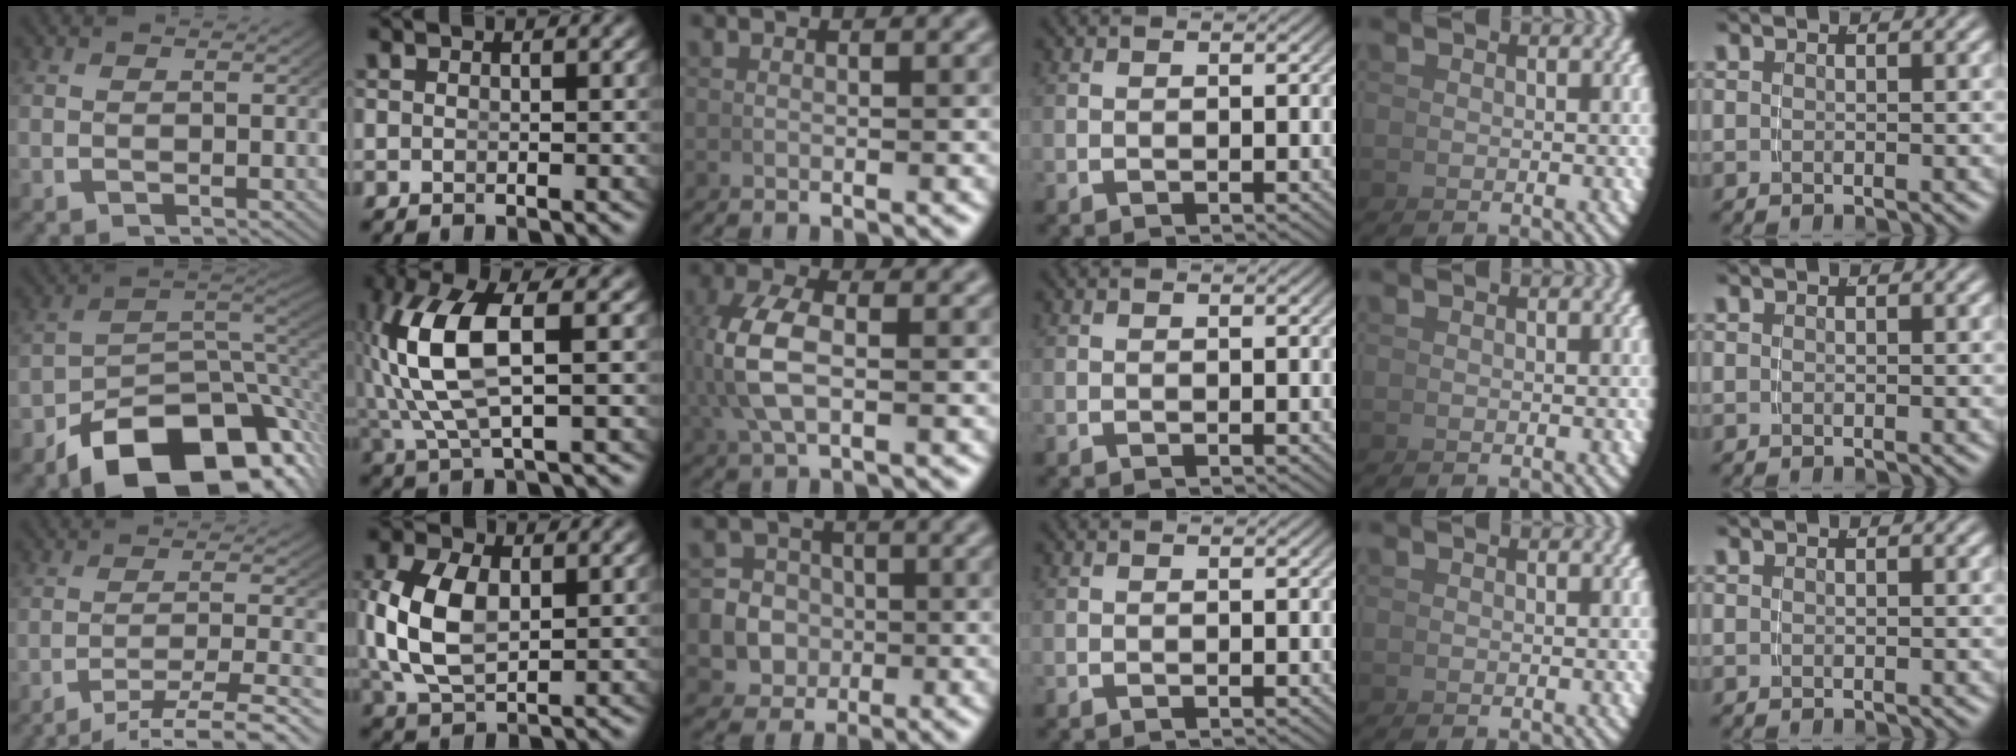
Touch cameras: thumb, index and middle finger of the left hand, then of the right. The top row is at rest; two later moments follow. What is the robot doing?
{"motion": "lift_and_place", "object": "bowl"}